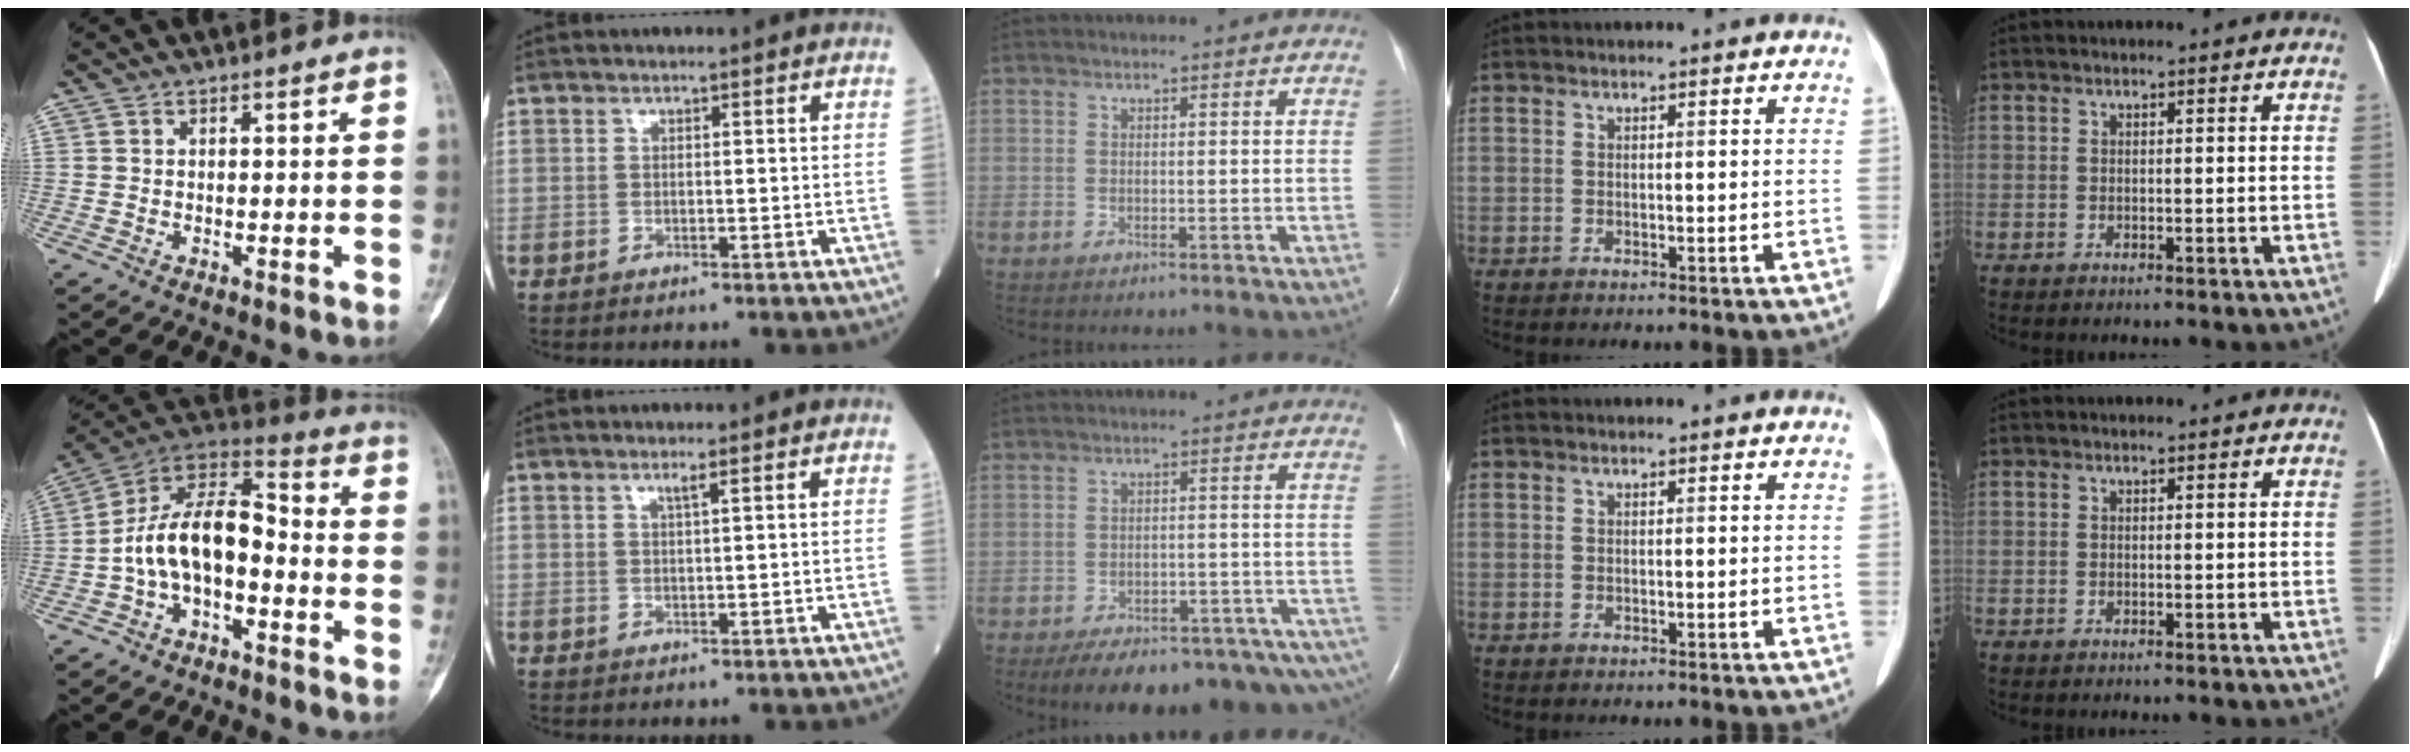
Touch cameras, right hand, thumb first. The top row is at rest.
{"thumb": {"total": 14.5, "force": [-3.1, 8.3, 11.5], "torque": [-0.185, 0.068, -0.062]}, "index": {"total": 1.2, "force": [0.7, -0.3, 0.9], "torque": [-0.022, -0.004, 0.014]}, "middle": {"total": 19.6, "force": [-15.4, 6.8, 10.0], "torque": [-0.113, 0.012, -0.189]}}